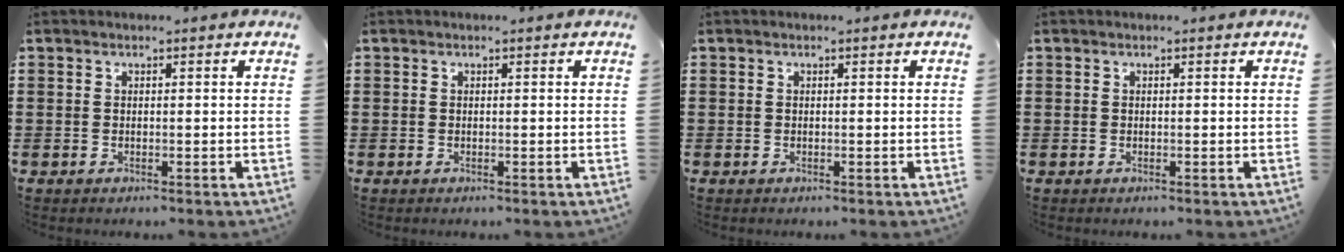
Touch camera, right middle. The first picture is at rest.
{"total": 0.0}
{"total": 0.0}
{"total": 0.0}